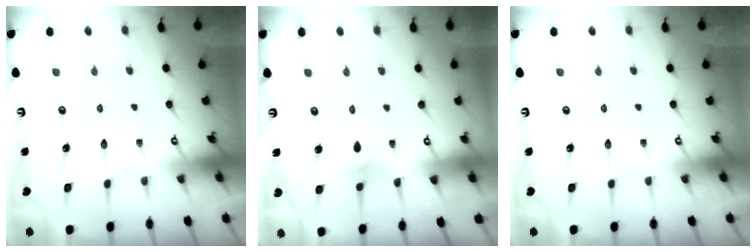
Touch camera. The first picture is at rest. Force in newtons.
{"total": 3.6, "press": 3.5, "slide": 0.8}
{"total": 0.0}